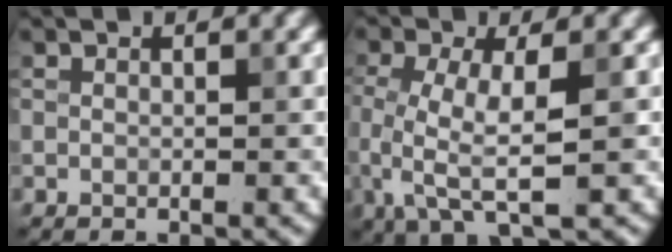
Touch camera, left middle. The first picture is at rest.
{"total": 5.7, "force": [-0.7, 2.0, 5.3], "torque": [-0.115, -0.009, -0.010]}